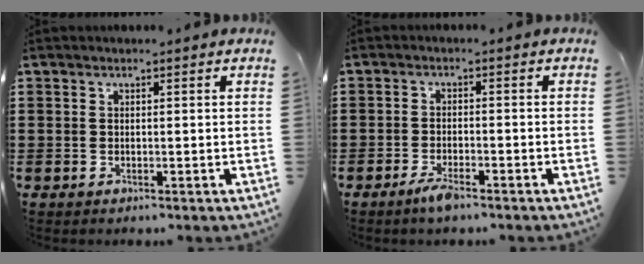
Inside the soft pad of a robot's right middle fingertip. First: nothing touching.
{"total": 2.8, "force": [-2.1, 0.7, 1.8], "torque": [-0.044, -0.002, -0.042]}